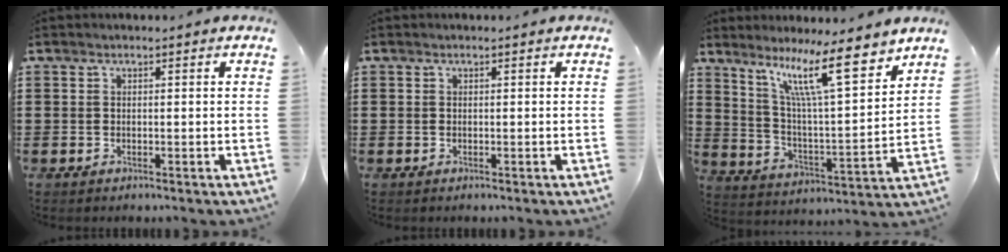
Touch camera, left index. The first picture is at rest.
{"total": 0.0}
{"total": 13.4, "force": [9.1, 1.7, 9.6], "torque": [-0.195, -0.039, 0.150]}